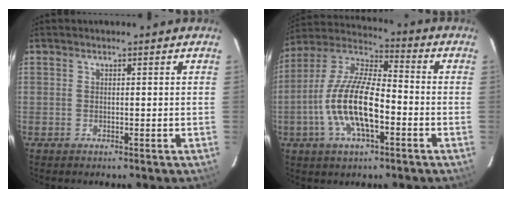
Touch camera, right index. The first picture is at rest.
{"total": 15.7, "force": [-4.6, 5.6, 13.9], "torque": [-0.280, -0.003, -0.090]}